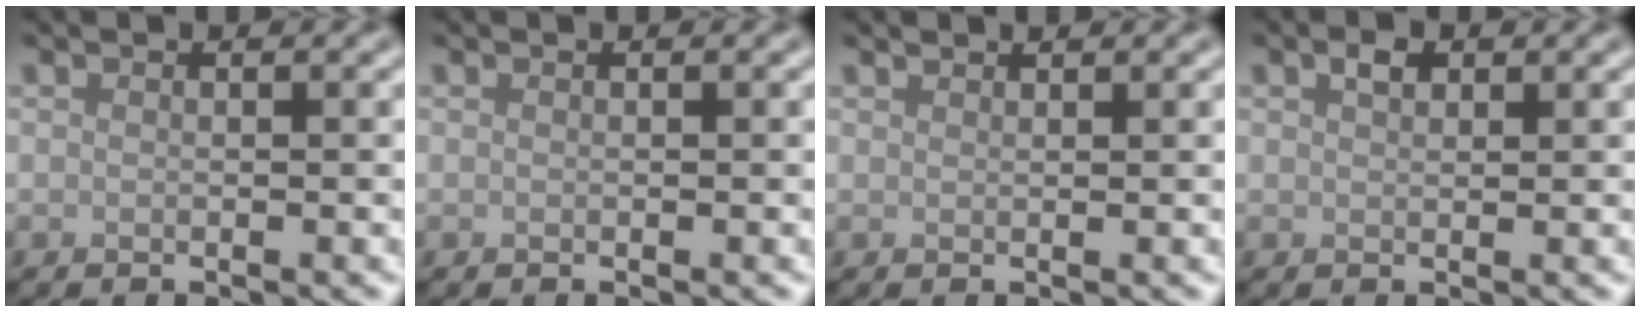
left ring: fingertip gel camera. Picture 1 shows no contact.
{"total": 0.0}
{"total": 0.6, "force": [0.6, 0.0, 0.0], "torque": [0.002, 0.001, 0.013]}
{"total": 1.2, "force": [0.7, 0.7, 0.7], "torque": [-0.015, 0.004, 0.012]}